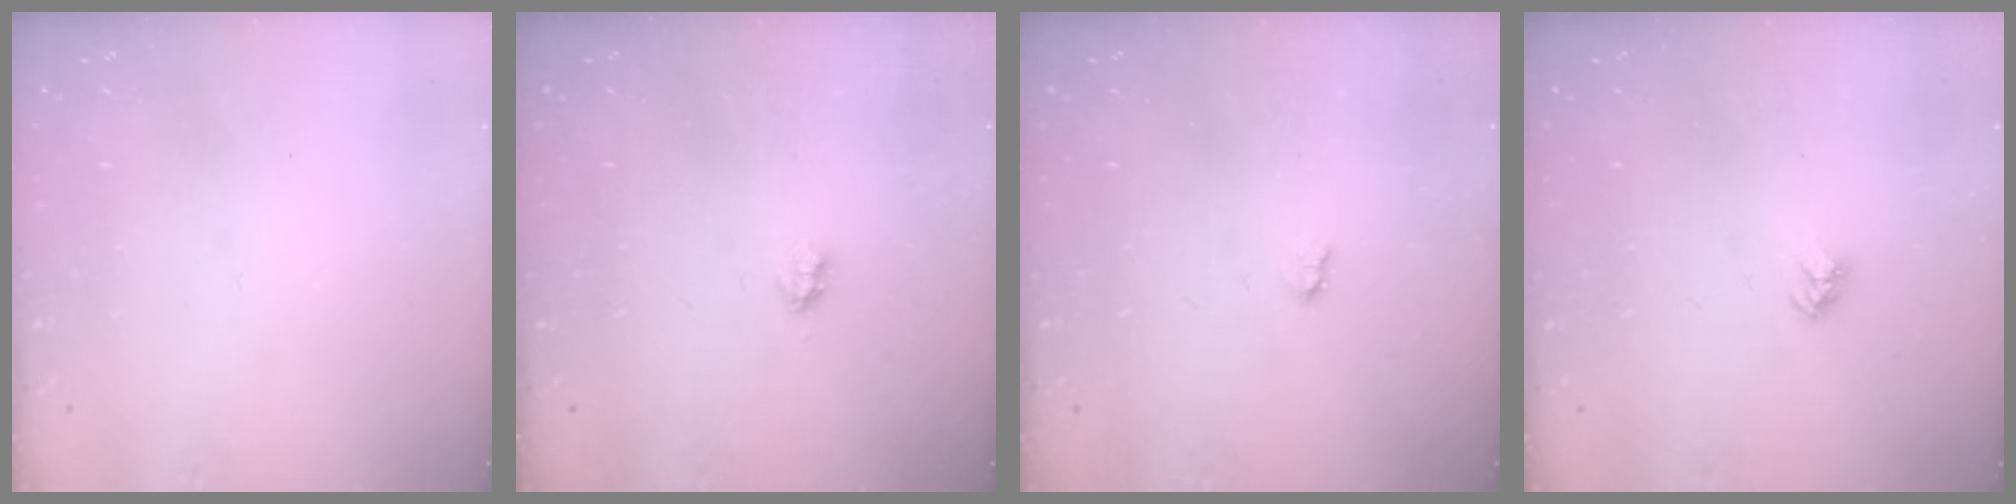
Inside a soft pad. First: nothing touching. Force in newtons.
{"total": 1.7, "press": 1.7, "slide": 0.3}
{"total": 1.7, "press": 1.6, "slide": 0.3}
{"total": 3.2, "press": 3.1, "slide": 0.3}